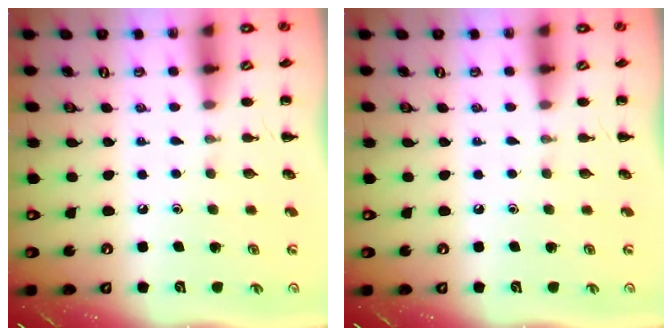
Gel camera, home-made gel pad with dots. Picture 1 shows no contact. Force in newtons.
{"total": 0.0}